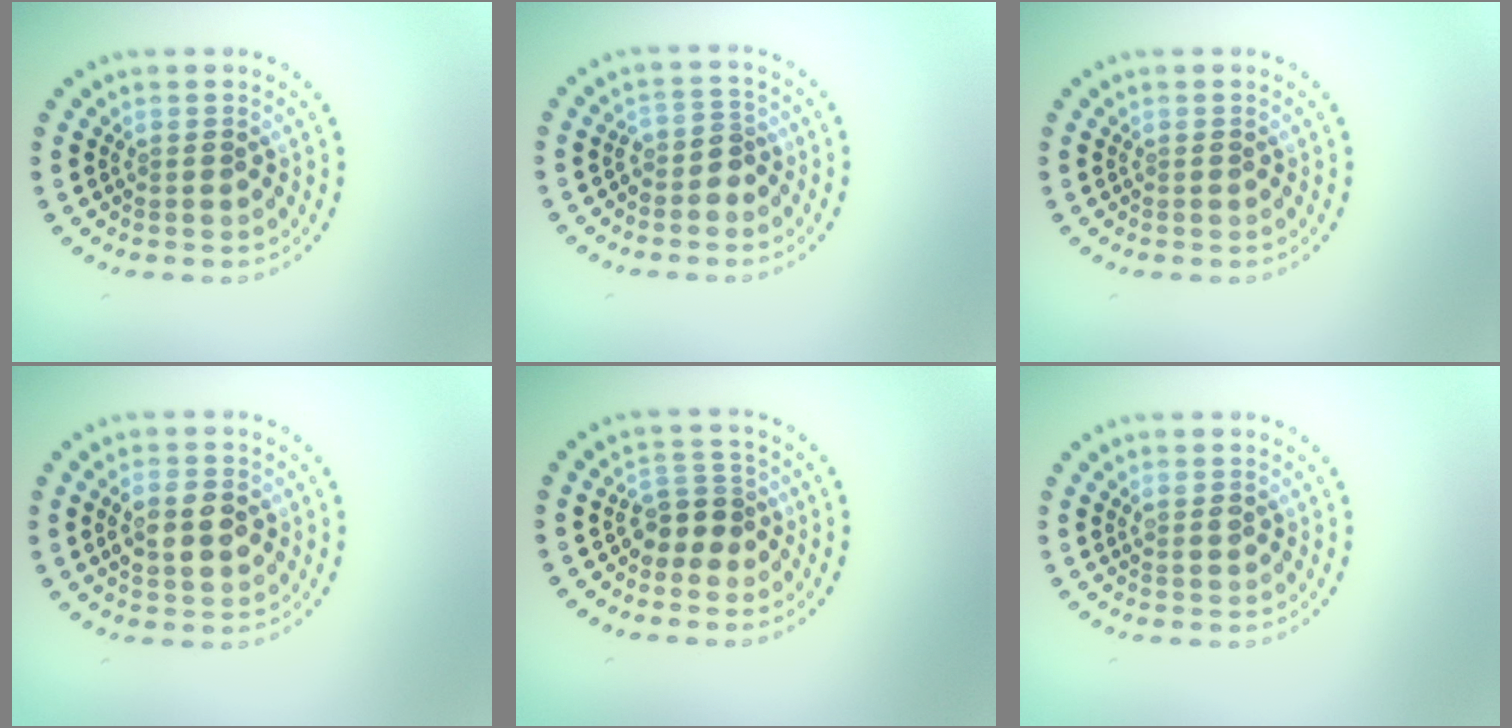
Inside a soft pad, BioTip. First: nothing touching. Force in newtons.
{"total": 1.9, "press": 1.5, "slide": 1.2}
{"total": 0.0}
{"total": 3.9, "press": 3.9, "slide": 0.2}
{"total": 2.3, "press": 1.9, "slide": 1.3}
{"total": 0.9, "press": 0.8, "slide": 0.4}